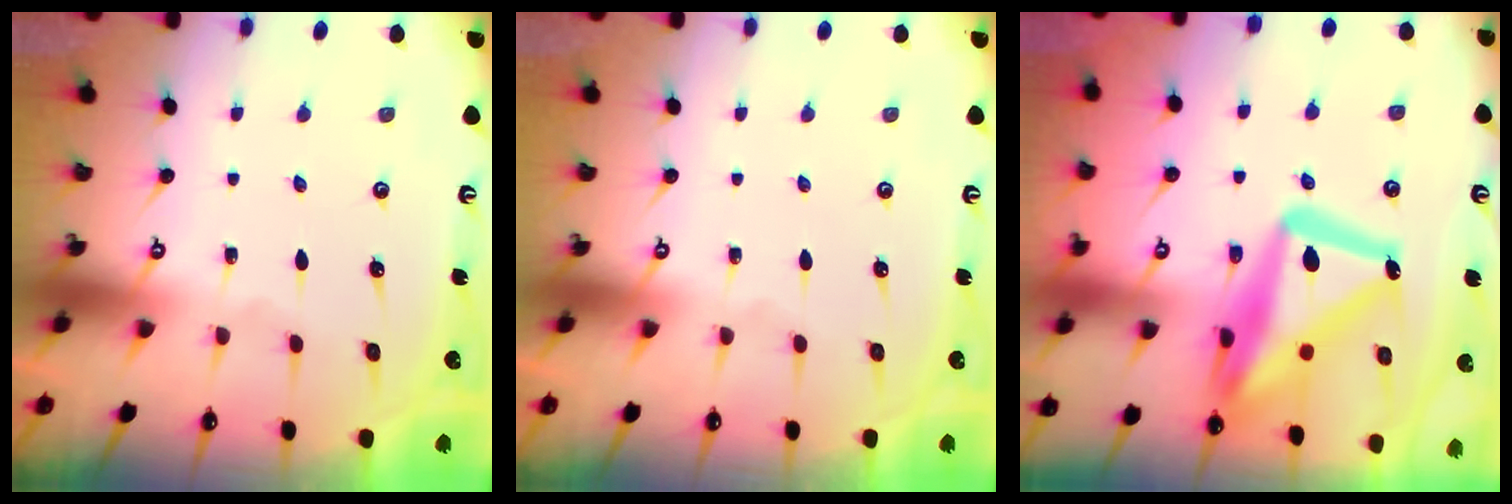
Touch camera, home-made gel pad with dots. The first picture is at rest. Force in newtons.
{"total": 0.0}
{"total": 21.0, "press": 20.9, "slide": 2.1}